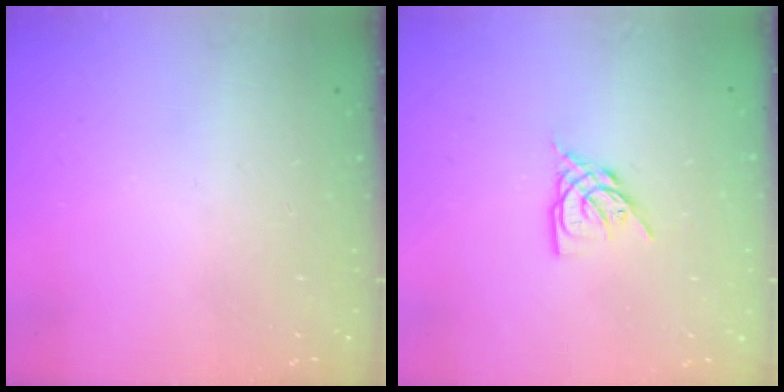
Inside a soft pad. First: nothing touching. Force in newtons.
{"total": 8.0, "press": 7.9, "slide": 1.1}